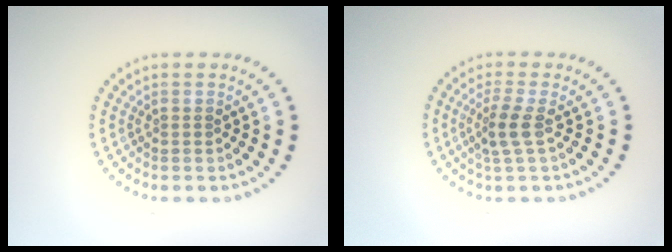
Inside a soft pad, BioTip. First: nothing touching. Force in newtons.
{"total": 2.3, "press": 2.0, "slide": 1.1}